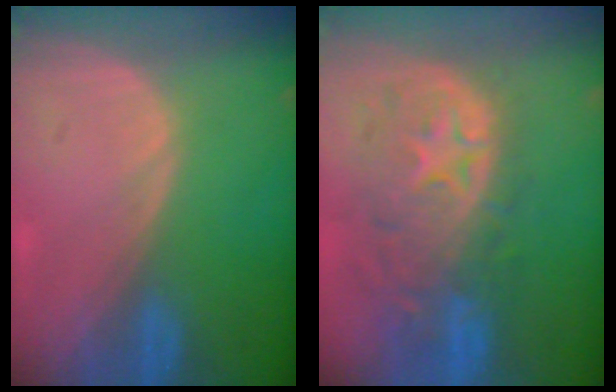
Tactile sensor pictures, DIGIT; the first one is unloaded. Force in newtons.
{"total": 11.0, "press": 9.7, "slide": 5.2}